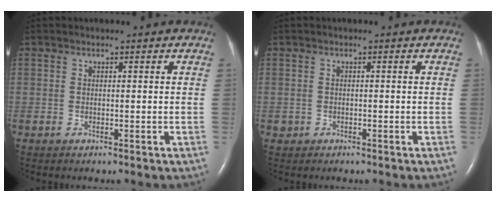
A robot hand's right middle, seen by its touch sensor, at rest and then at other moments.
{"total": 1.4, "force": [-0.6, 1.3, 0.0], "torque": [0.001, 0.006, -0.009]}